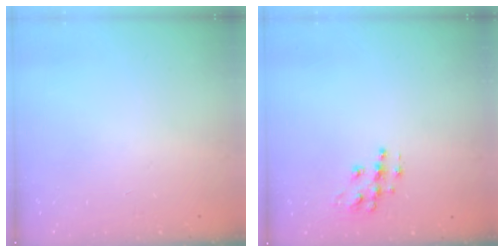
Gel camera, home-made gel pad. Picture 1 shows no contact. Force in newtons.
{"total": 8.7, "press": 8.7, "slide": 0.5}